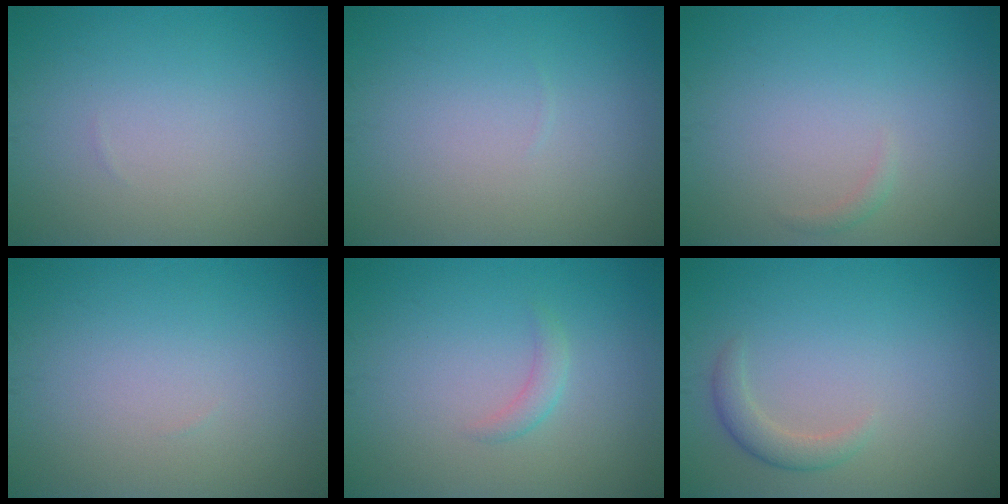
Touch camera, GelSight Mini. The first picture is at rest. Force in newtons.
{"total": 0.0}
{"total": 0.6, "press": 0.6, "slide": 0.1}
{"total": 0.0}
{"total": 1.2, "press": 1.2, "slide": 0.1}
{"total": 1.8, "press": 1.8, "slide": 0.3}